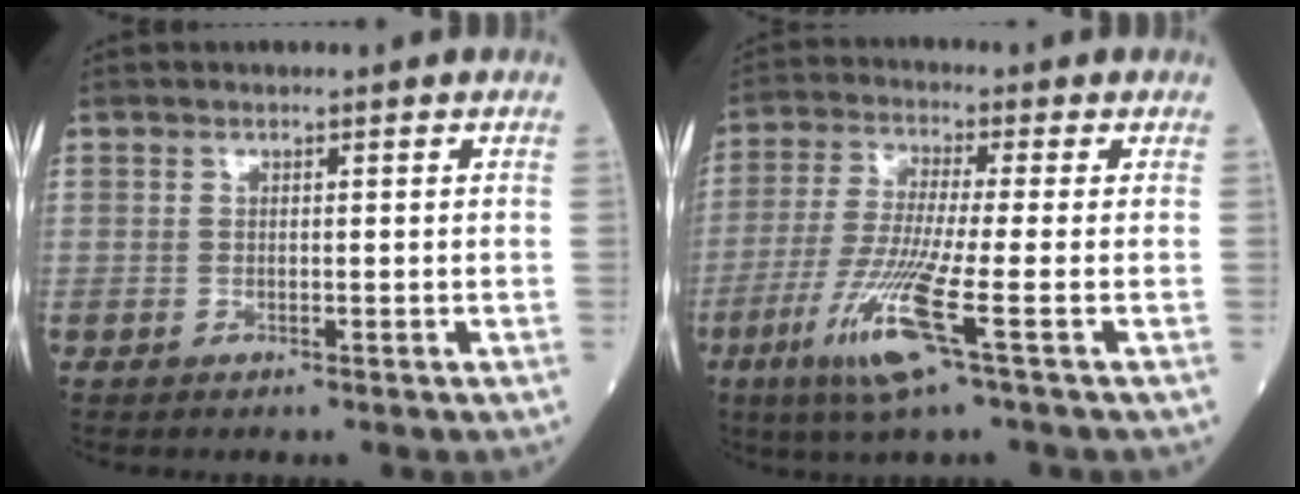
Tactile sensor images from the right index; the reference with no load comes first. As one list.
[{"total": 10.5, "force": [-4.3, -0.7, 9.5], "torque": [-0.202, -0.029, -0.090]}]